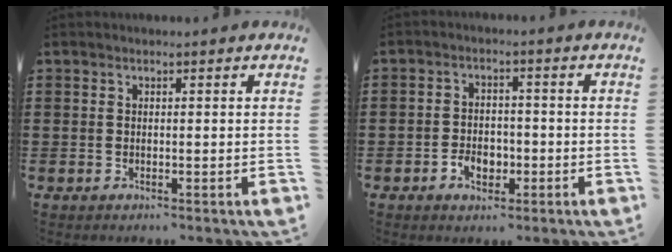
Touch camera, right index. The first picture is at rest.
{"total": 4.0, "force": [-1.7, 2.8, 2.3], "torque": [-0.037, 0.000, -0.032]}